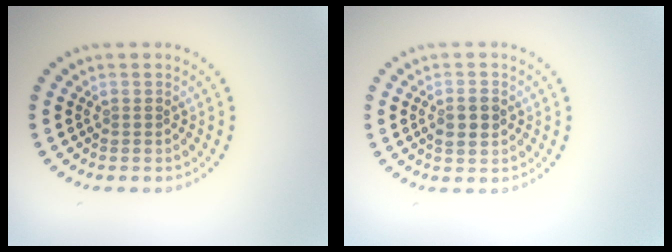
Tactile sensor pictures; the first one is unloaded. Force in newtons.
{"total": 2.2, "press": 2.2, "slide": 0.1}